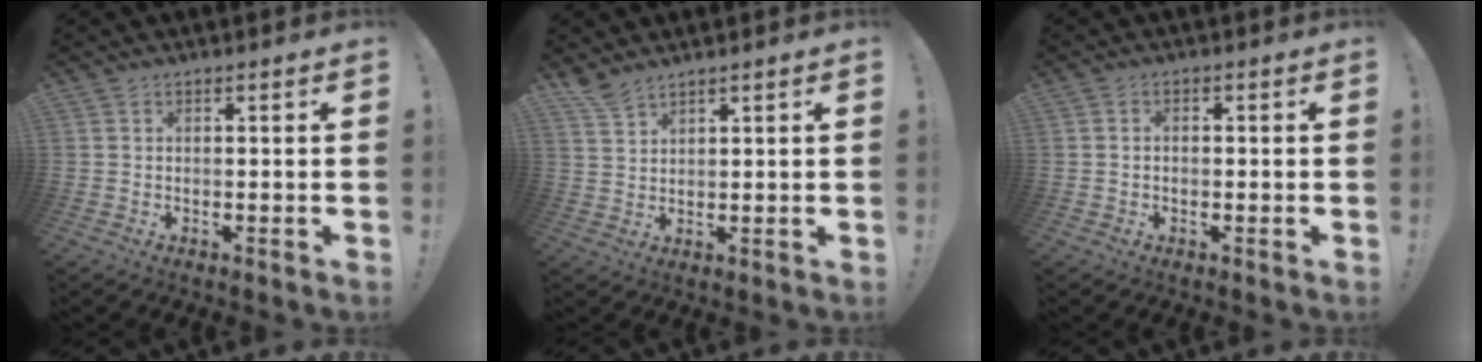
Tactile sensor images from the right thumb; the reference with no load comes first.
{"total": 4.6, "force": [4.1, 0.9, 1.9], "torque": [-0.029, -0.029, 0.075]}
{"total": 1.3, "force": [-0.5, 0.7, 0.9], "torque": [-0.019, 0.005, -0.010]}